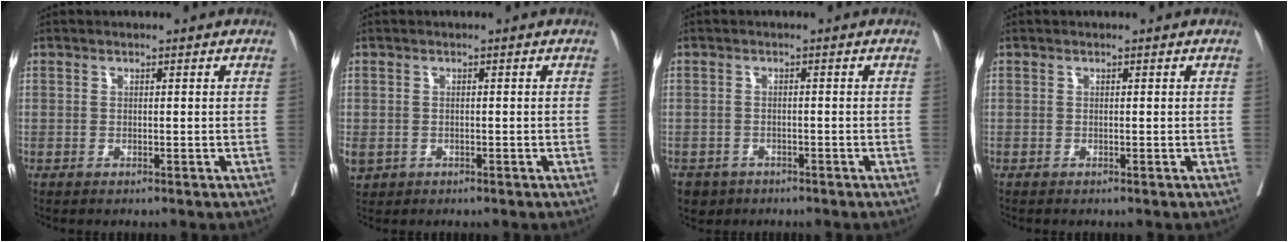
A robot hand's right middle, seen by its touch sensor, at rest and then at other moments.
{"total": 3.5, "force": [-1.2, 2.7, 1.7], "torque": [-0.047, -0.003, -0.013]}
{"total": 4.1, "force": [-2.8, 3.0, 0.7], "torque": [-0.012, 0.003, -0.044]}
{"total": 0.0}